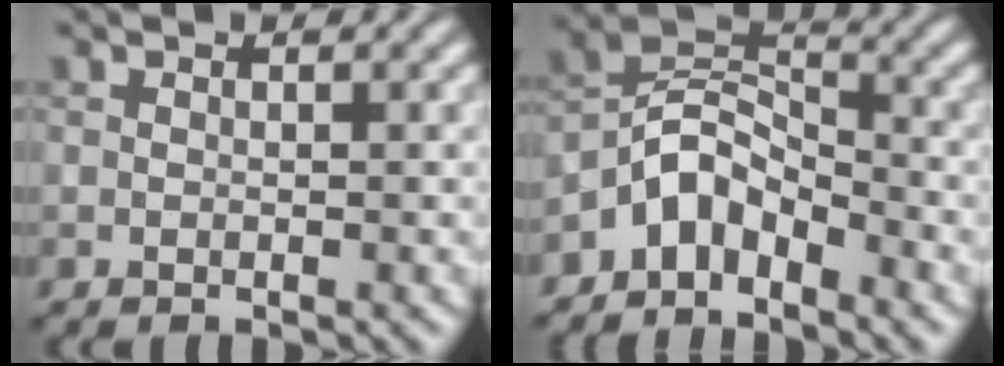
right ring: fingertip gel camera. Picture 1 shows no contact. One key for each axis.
{"total": 4.6, "fx": -3.2, "fy": 2.3, "fz": 2.2, "tx": -0.036, "ty": 0.013, "tz": -0.073}